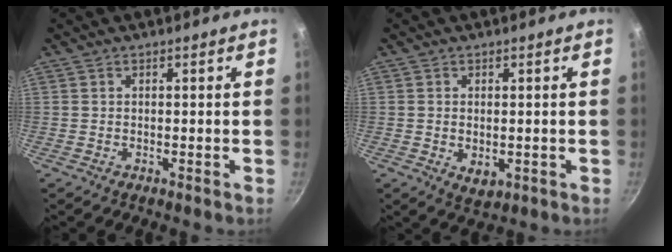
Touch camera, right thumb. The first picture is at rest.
{"total": 3.8, "force": [-0.3, 2.5, 2.9], "torque": [-0.044, -0.012, -0.001]}